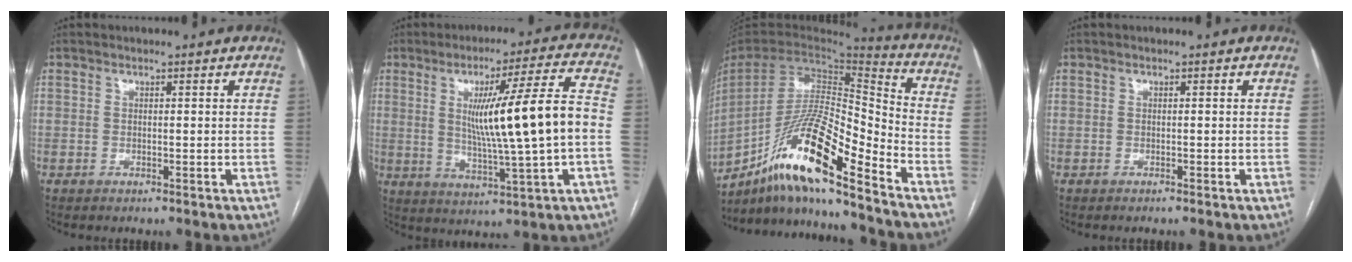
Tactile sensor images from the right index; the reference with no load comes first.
{"total": 15.4, "force": [0.3, -0.4, 15.4], "torque": [-0.246, 0.003, 0.009]}
{"total": 18.4, "force": [-12.9, 1.5, 13.1], "torque": [-0.266, -0.002, -0.236]}
{"total": 0.0}